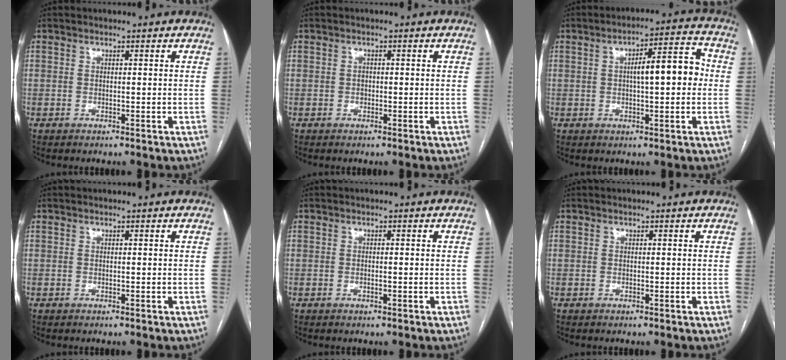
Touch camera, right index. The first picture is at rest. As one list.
[{"total": 0.8, "force": [-0.1, 0.7, 0.4], "torque": [-0.005, 0.002, -0.003]}, {"total": 8.6, "force": [0.5, 2.1, 8.3], "torque": [-0.123, 0.029, 0.007]}, {"total": 0.0}, {"total": 0.6, "force": [-0.1, 0.2, 0.6], "torque": [-0.011, -0.002, -0.001]}, {"total": 0.0}]